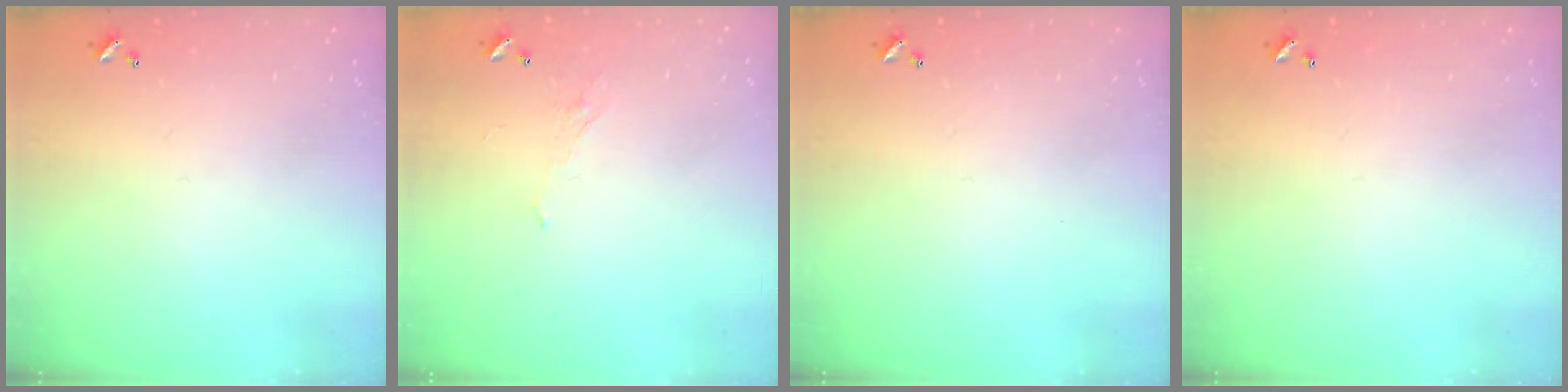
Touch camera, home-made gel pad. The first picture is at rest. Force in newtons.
{"total": 1.1, "press": 0.8, "slide": 0.7}
{"total": 0.0}
{"total": 0.0}